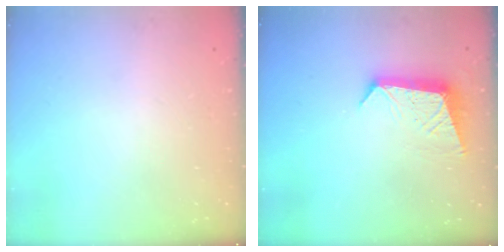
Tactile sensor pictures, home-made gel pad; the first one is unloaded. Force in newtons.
{"total": 10.1, "press": 10.1, "slide": 0.6}